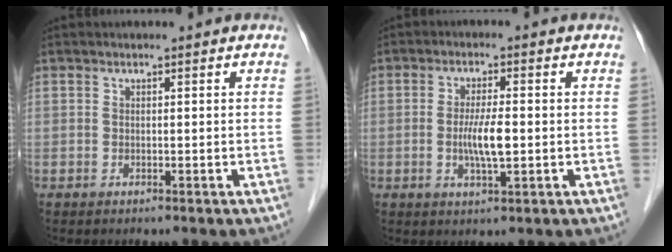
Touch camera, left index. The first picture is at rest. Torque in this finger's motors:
{"motor_torque": [0.91, 0.79, 0.30, 0.09]}